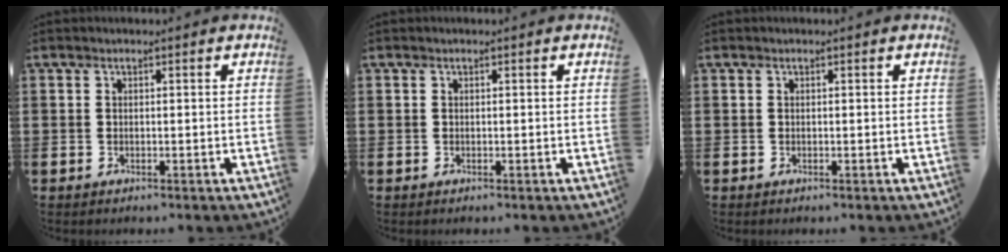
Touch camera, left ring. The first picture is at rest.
{"total": 0.0}
{"total": 0.0}